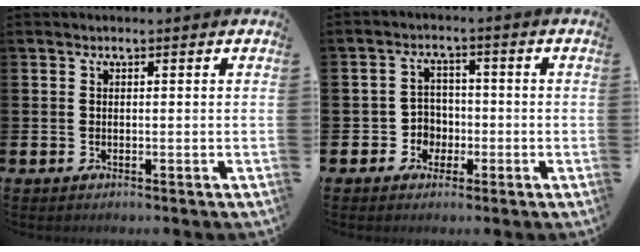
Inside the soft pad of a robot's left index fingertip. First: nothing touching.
{"total": 3.4, "force": [-1.3, 3.2, 0.5], "torque": [-0.023, 0.003, -0.032]}